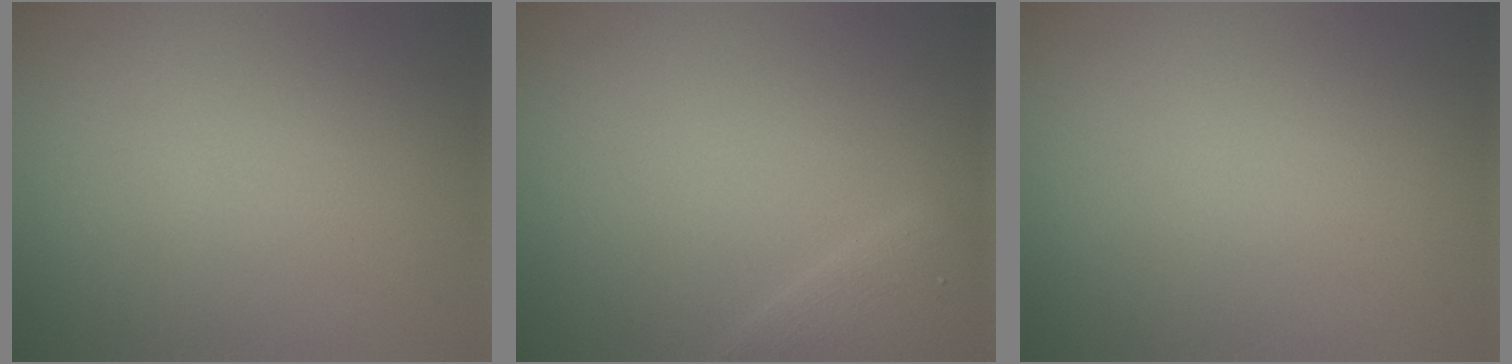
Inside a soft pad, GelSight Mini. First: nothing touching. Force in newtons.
{"total": 1.9, "press": 1.9, "slide": 0.1}
{"total": 0.0}